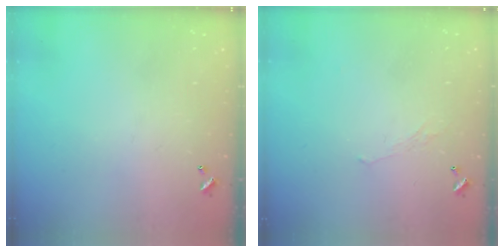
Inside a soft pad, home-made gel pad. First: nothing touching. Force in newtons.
{"total": 0.6, "press": 0.2, "slide": 0.6}